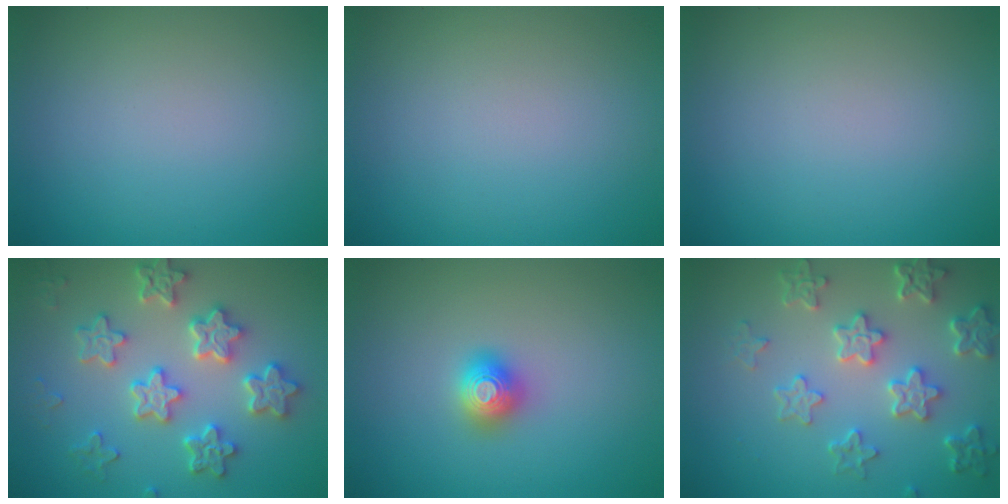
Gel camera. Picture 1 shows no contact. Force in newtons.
{"total": 0.0}
{"total": 0.0}
{"total": 5.3, "press": 5.0, "slide": 1.8}
{"total": 2.0, "press": 2.0, "slide": 0.1}
{"total": 5.4, "press": 4.4, "slide": 3.1}